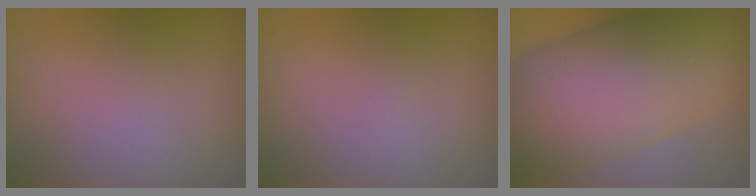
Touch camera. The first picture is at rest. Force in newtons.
{"total": 0.0}
{"total": 13.6, "press": 13.6, "slide": 0.6}